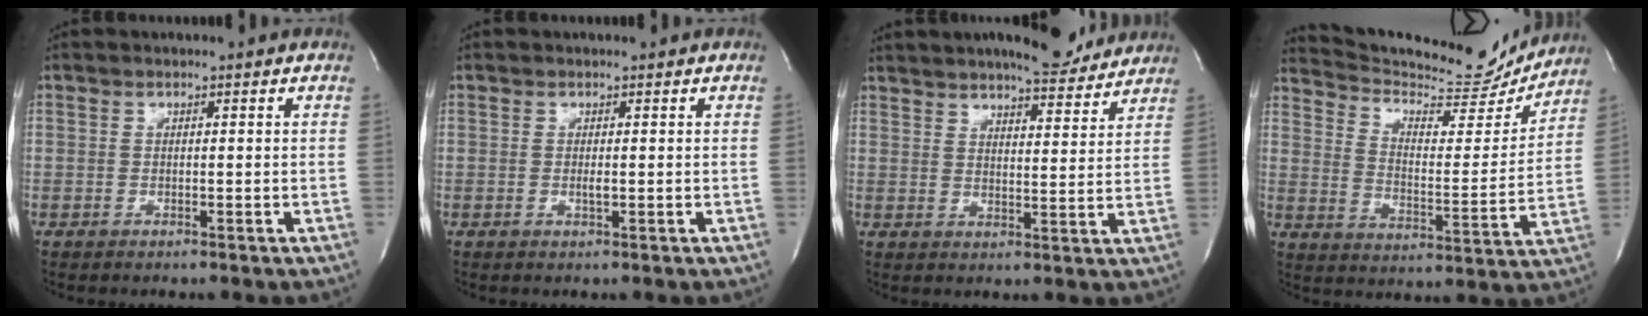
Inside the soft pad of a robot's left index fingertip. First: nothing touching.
{"total": 0.8, "force": [-0.2, 0.1, 0.7], "torque": [-0.019, 0.000, -0.002]}
{"total": 11.9, "force": [10.4, 2.1, 5.3], "torque": [-0.074, 0.001, 0.140]}
{"total": 17.8, "force": [17.2, 2.4, 4.0], "torque": [-0.065, -0.037, 0.248]}